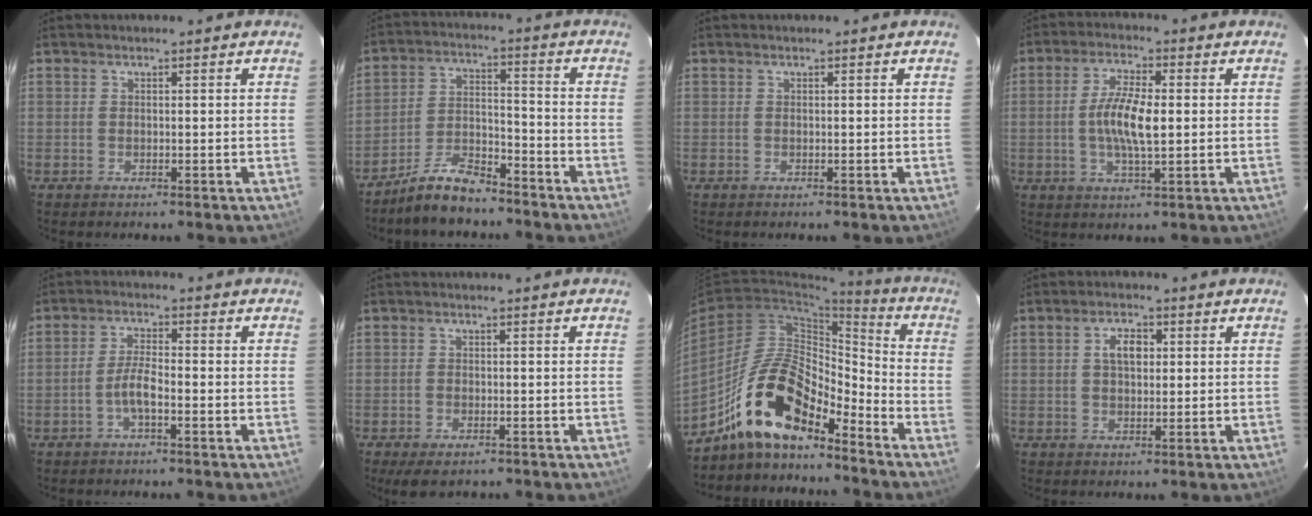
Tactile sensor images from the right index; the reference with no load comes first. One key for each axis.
{"total": 9.0, "fx": -7.6, "fy": 2.8, "fz": 3.9, "tx": -0.092, "ty": 0.019, "tz": -0.141}
{"total": 0.0}
{"total": 7.9, "fx": 0.0, "fy": 2.2, "fz": 7.6, "tx": -0.148, "ty": 0.003, "tz": -0.003}
{"total": 3.7, "fx": -1.8, "fy": 0.7, "fz": 3.1, "tx": -0.068, "ty": 0.005, "tz": -0.037}
{"total": 4.7, "fx": -3.4, "fy": 2.0, "fz": 2.5, "tx": -0.061, "ty": -0.018, "tz": -0.055}
{"total": 15.1, "fx": -11.5, "fy": 5.1, "fz": 8.5, "tx": -0.164, "ty": 0.018, "tz": -0.217}
{"total": 4.0, "fx": 0.9, "fy": 2.3, "fz": 3.1, "tx": -0.054, "ty": 0.011, "tz": 0.017}